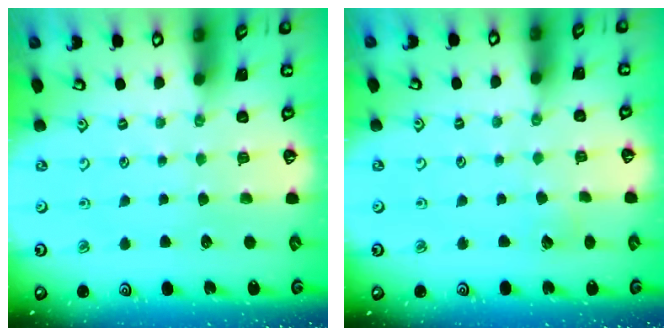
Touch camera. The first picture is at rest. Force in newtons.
{"total": 2.9, "press": 2.9, "slide": 0.3}